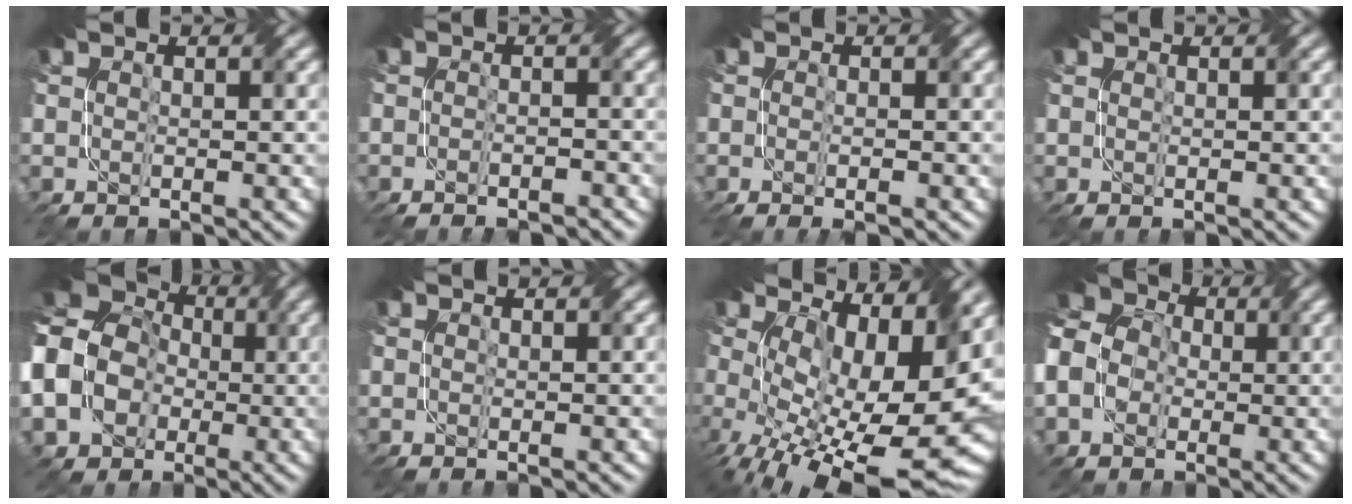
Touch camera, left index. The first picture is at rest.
{"total": 3.2, "force": [-2.7, 0.8, 1.6], "torque": [-0.013, 0.001, -0.035]}
{"total": 2.3, "force": [-1.0, 0.7, 2.0], "torque": [-0.019, -0.002, -0.005]}
{"total": 0.0}
{"total": 15.4, "force": [-1.5, 14.1, 6.1], "torque": [-0.165, -0.001, -0.059]}
{"total": 0.0}
{"total": 15.5, "force": [0.5, 8.3, 13.1], "torque": [-0.200, -0.037, 0.048]}
{"total": 10.8, "force": [-0.4, 9.6, 4.9], "torque": [-0.108, 0.021, -0.051]}